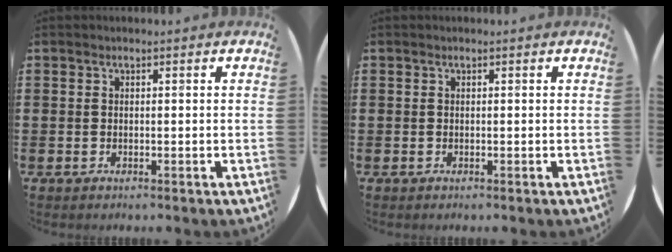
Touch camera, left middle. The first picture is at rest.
{"total": 0.0}